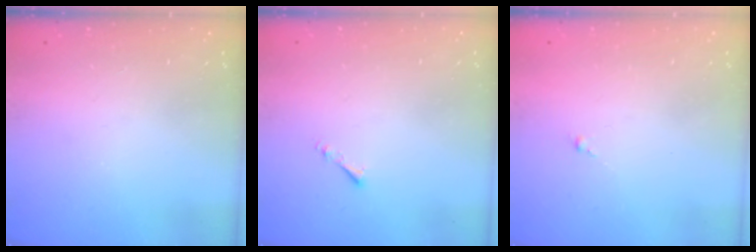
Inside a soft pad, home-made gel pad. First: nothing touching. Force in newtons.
{"total": 0.8, "press": 0.7, "slide": 0.3}
{"total": 0.5, "press": 0.4, "slide": 0.4}